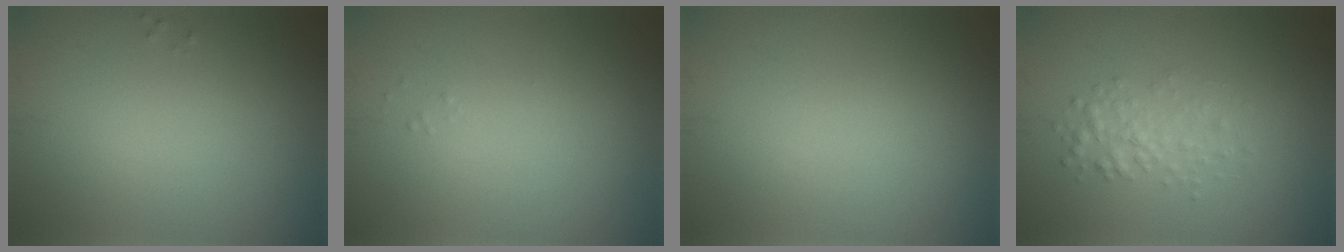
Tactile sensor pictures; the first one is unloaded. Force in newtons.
{"total": 0.0}
{"total": 0.0}
{"total": 2.1, "press": 2.1, "slide": 0.0}